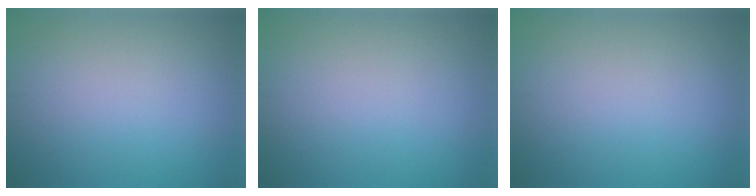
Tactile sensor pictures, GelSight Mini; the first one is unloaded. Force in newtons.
{"total": 0.0}
{"total": 0.0}